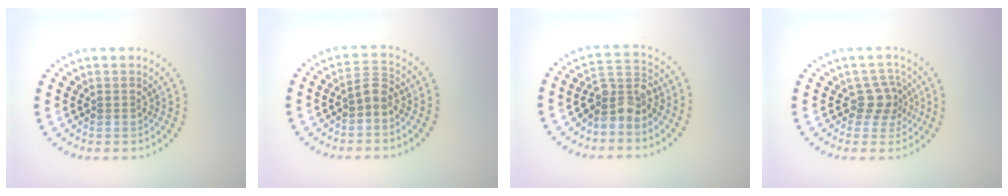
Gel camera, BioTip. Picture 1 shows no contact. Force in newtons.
{"total": 1.8, "press": 1.5, "slide": 1.0}
{"total": 3.6, "press": 3.2, "slide": 1.7}
{"total": 2.4, "press": 1.8, "slide": 1.6}